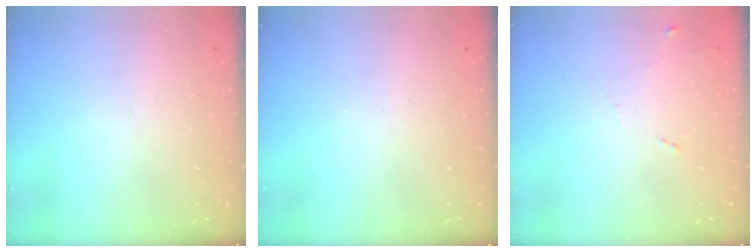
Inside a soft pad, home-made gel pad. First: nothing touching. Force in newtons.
{"total": 0.0}
{"total": 5.4, "press": 5.3, "slide": 0.9}